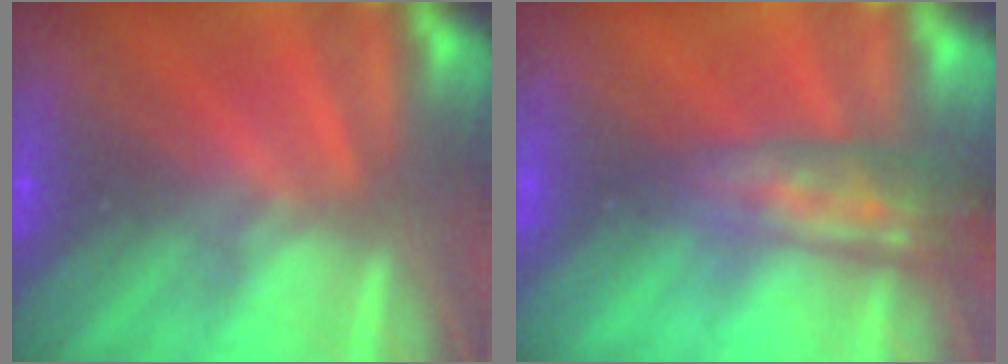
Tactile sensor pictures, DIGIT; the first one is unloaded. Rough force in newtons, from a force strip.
{"total": 2.9}